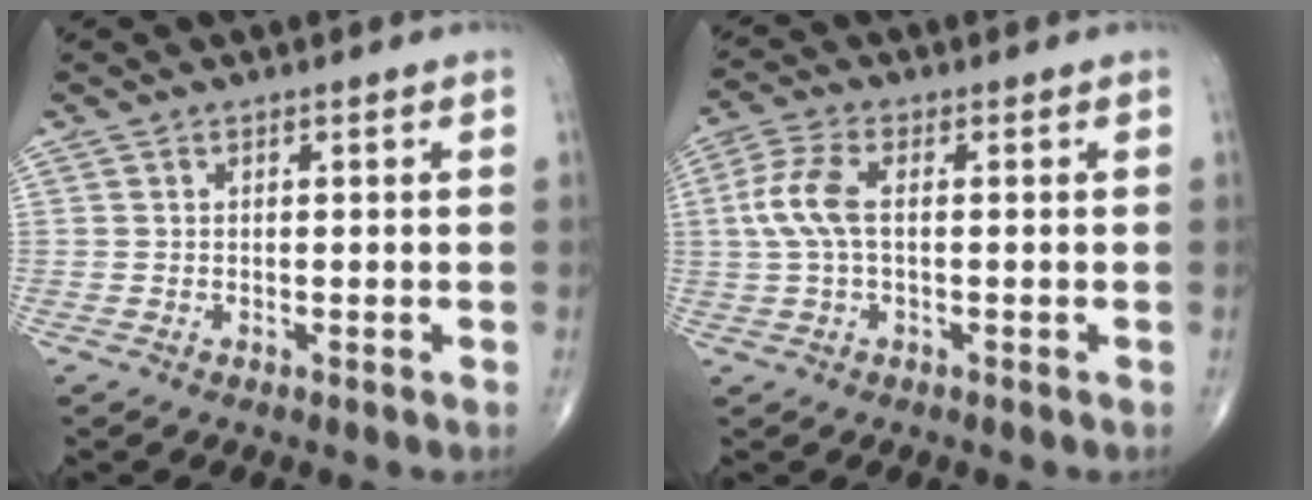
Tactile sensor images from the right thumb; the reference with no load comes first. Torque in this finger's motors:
{"motor_torque": [-0.24, 0.61, 0.88, 0.04, 0.09]}